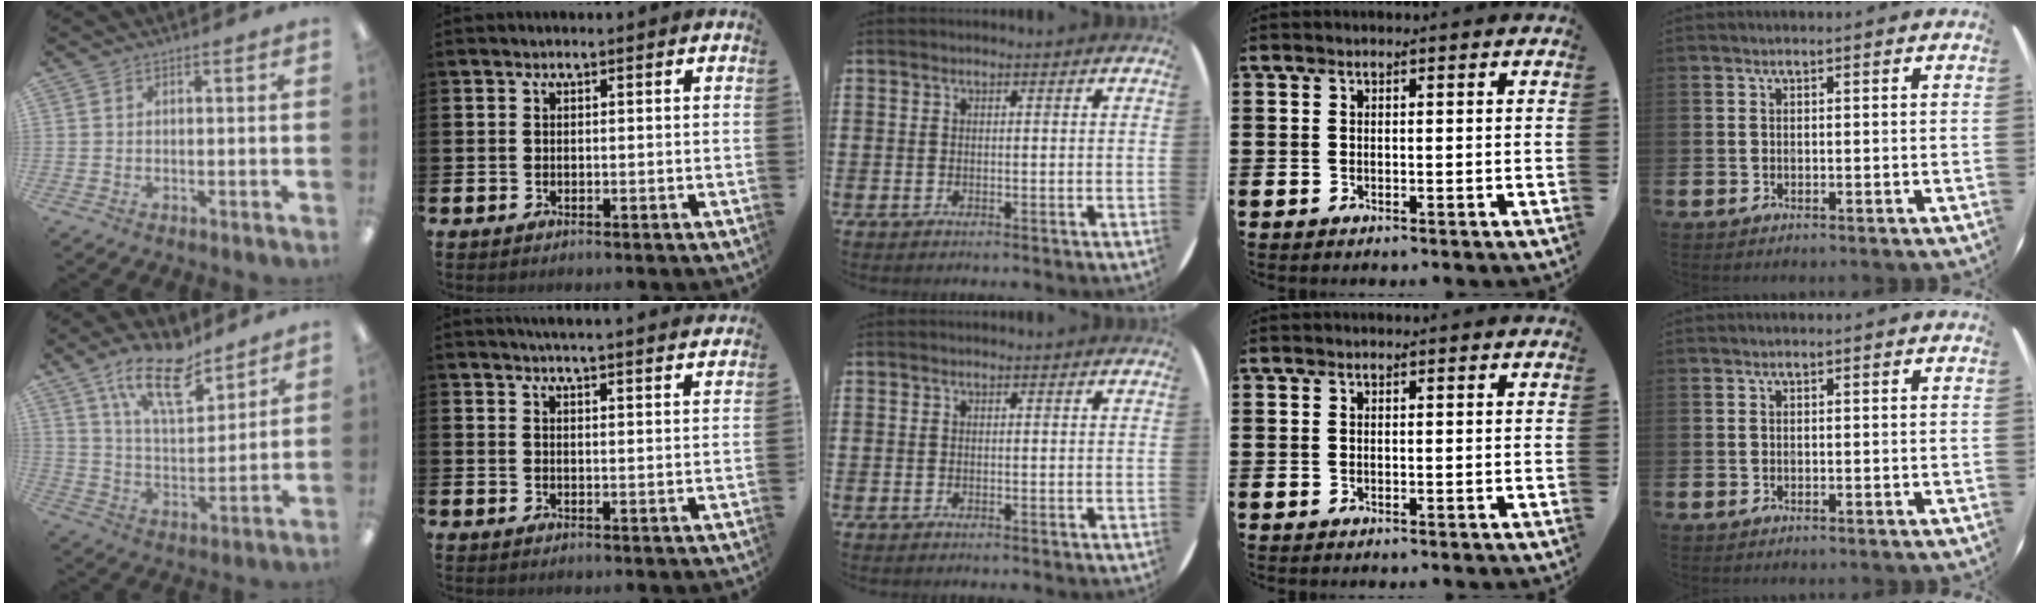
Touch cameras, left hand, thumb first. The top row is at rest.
{"thumb": {"total": 16.5, "force": [11.4, 6.5, 10.0], "torque": [-0.161, -0.056, 0.195]}, "index": {"total": 4.2, "force": [4.1, -0.6, 0.4], "torque": [-0.013, -0.023, 0.073]}}